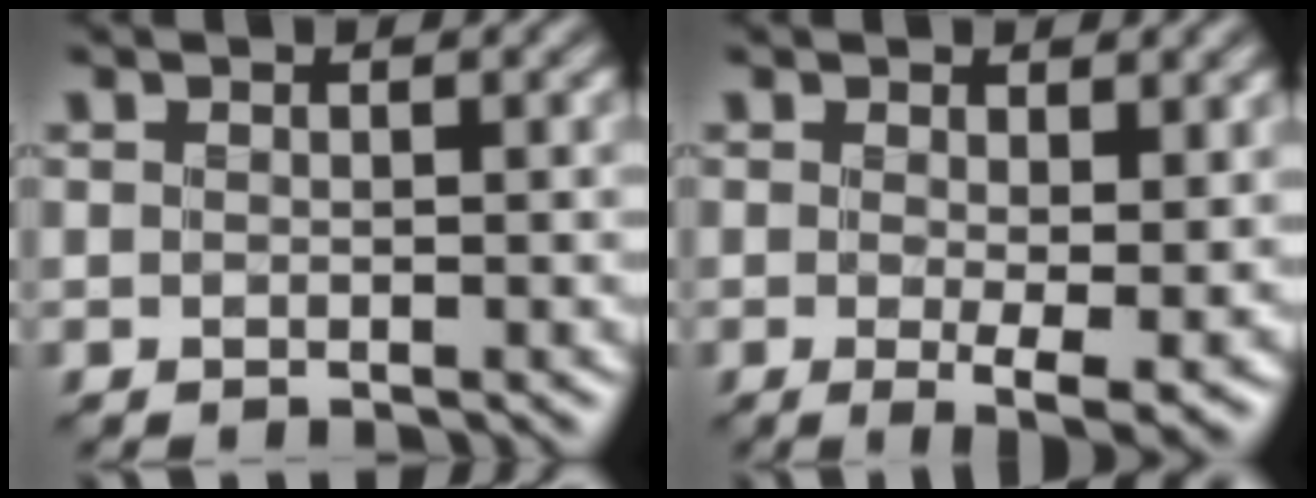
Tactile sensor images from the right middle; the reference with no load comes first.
{"total": 4.0, "force": [0.4, 0.9, 3.8], "torque": [-0.057, -0.016, 0.010]}